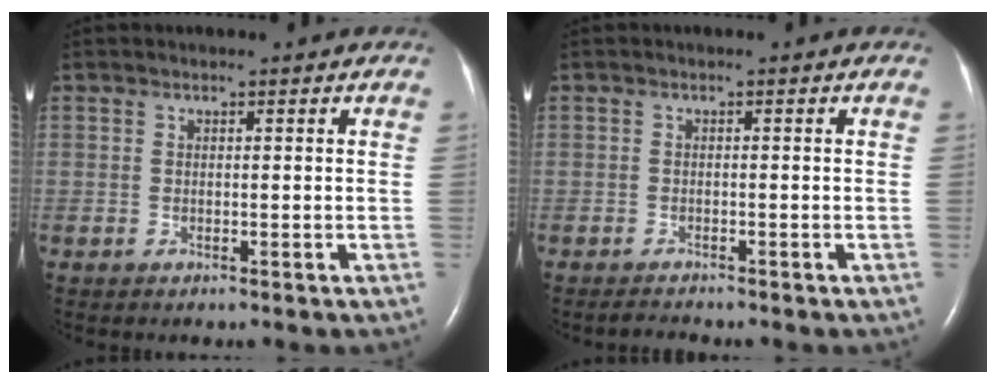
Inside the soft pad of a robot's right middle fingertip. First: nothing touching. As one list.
[{"total": 1.1, "force": [-1.1, -0.1, 0.1], "torque": [-0.011, -0.007, -0.016]}]